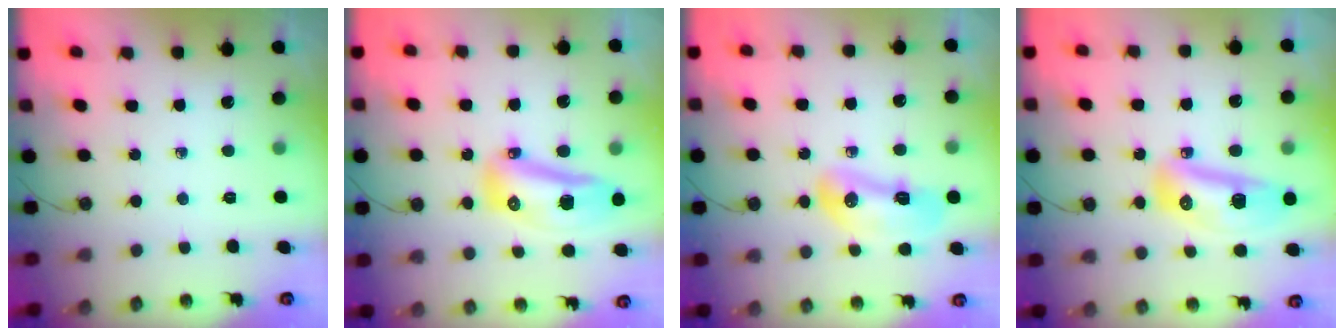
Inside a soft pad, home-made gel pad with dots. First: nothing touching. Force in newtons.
{"total": 18.8, "press": 15.6, "slide": 10.4}
{"total": 14.7, "press": 12.3, "slide": 8.1}
{"total": 14.1, "press": 13.6, "slide": 3.7}